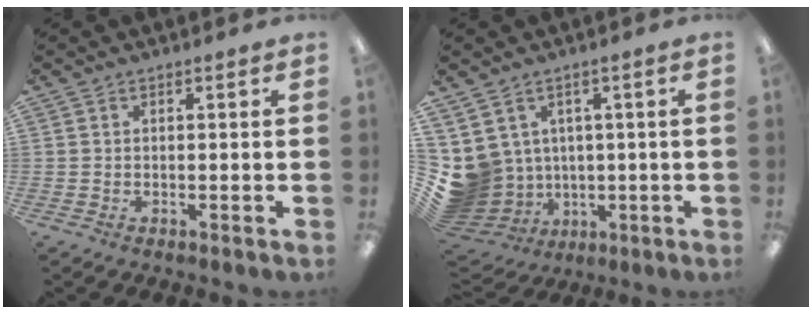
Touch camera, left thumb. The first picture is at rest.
{"total": 8.0, "force": [1.0, 7.9, 1.4], "torque": [-0.088, -0.019, 0.028]}